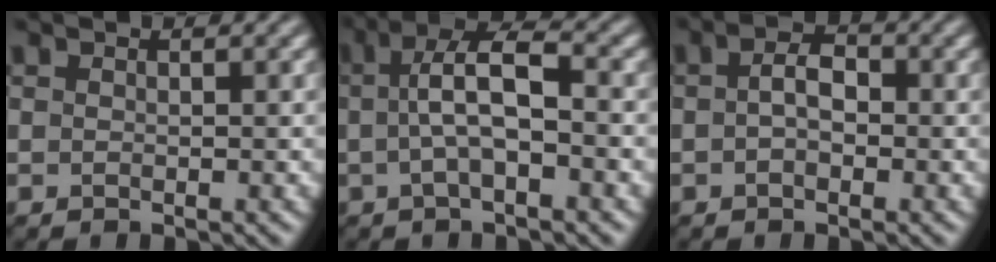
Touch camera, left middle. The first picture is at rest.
{"total": 4.9, "force": [0.2, 1.6, 4.6], "torque": [-0.084, 0.013, -0.002]}
{"total": 2.5, "force": [0.1, 1.4, 2.1], "torque": [-0.035, 0.006, -0.004]}